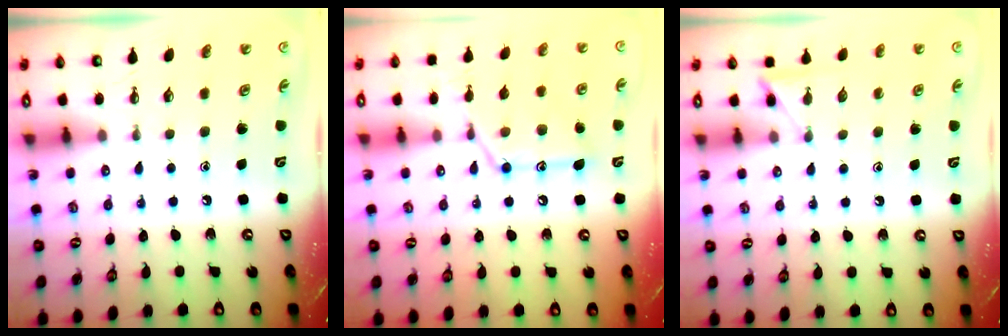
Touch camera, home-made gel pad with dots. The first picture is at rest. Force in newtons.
{"total": 14.4, "press": 14.3, "slide": 1.1}
{"total": 5.1, "press": 5.1, "slide": 0.7}